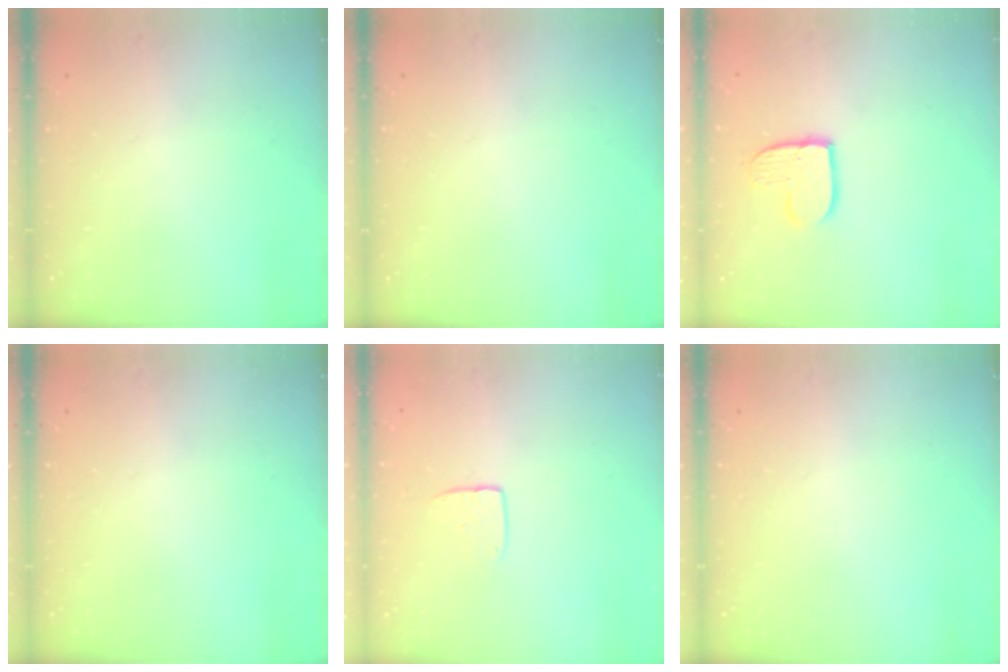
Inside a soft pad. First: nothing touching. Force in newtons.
{"total": 0.0}
{"total": 9.4, "press": 9.3, "slide": 0.7}
{"total": 0.0}
{"total": 5.8, "press": 5.7, "slide": 0.6}
{"total": 0.0}